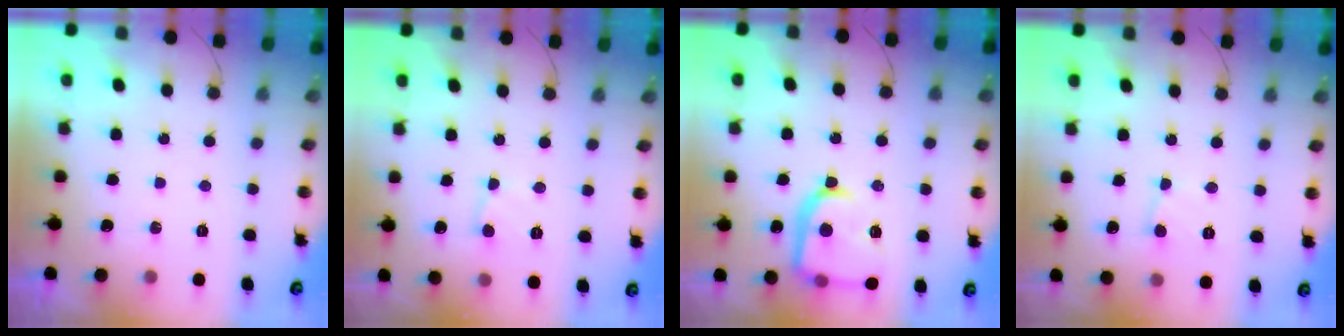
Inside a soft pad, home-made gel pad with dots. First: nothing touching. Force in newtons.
{"total": 2.6, "press": 2.6, "slide": 0.2}
{"total": 17.9, "press": 17.8, "slide": 1.7}
{"total": 2.9, "press": 2.9, "slide": 0.2}